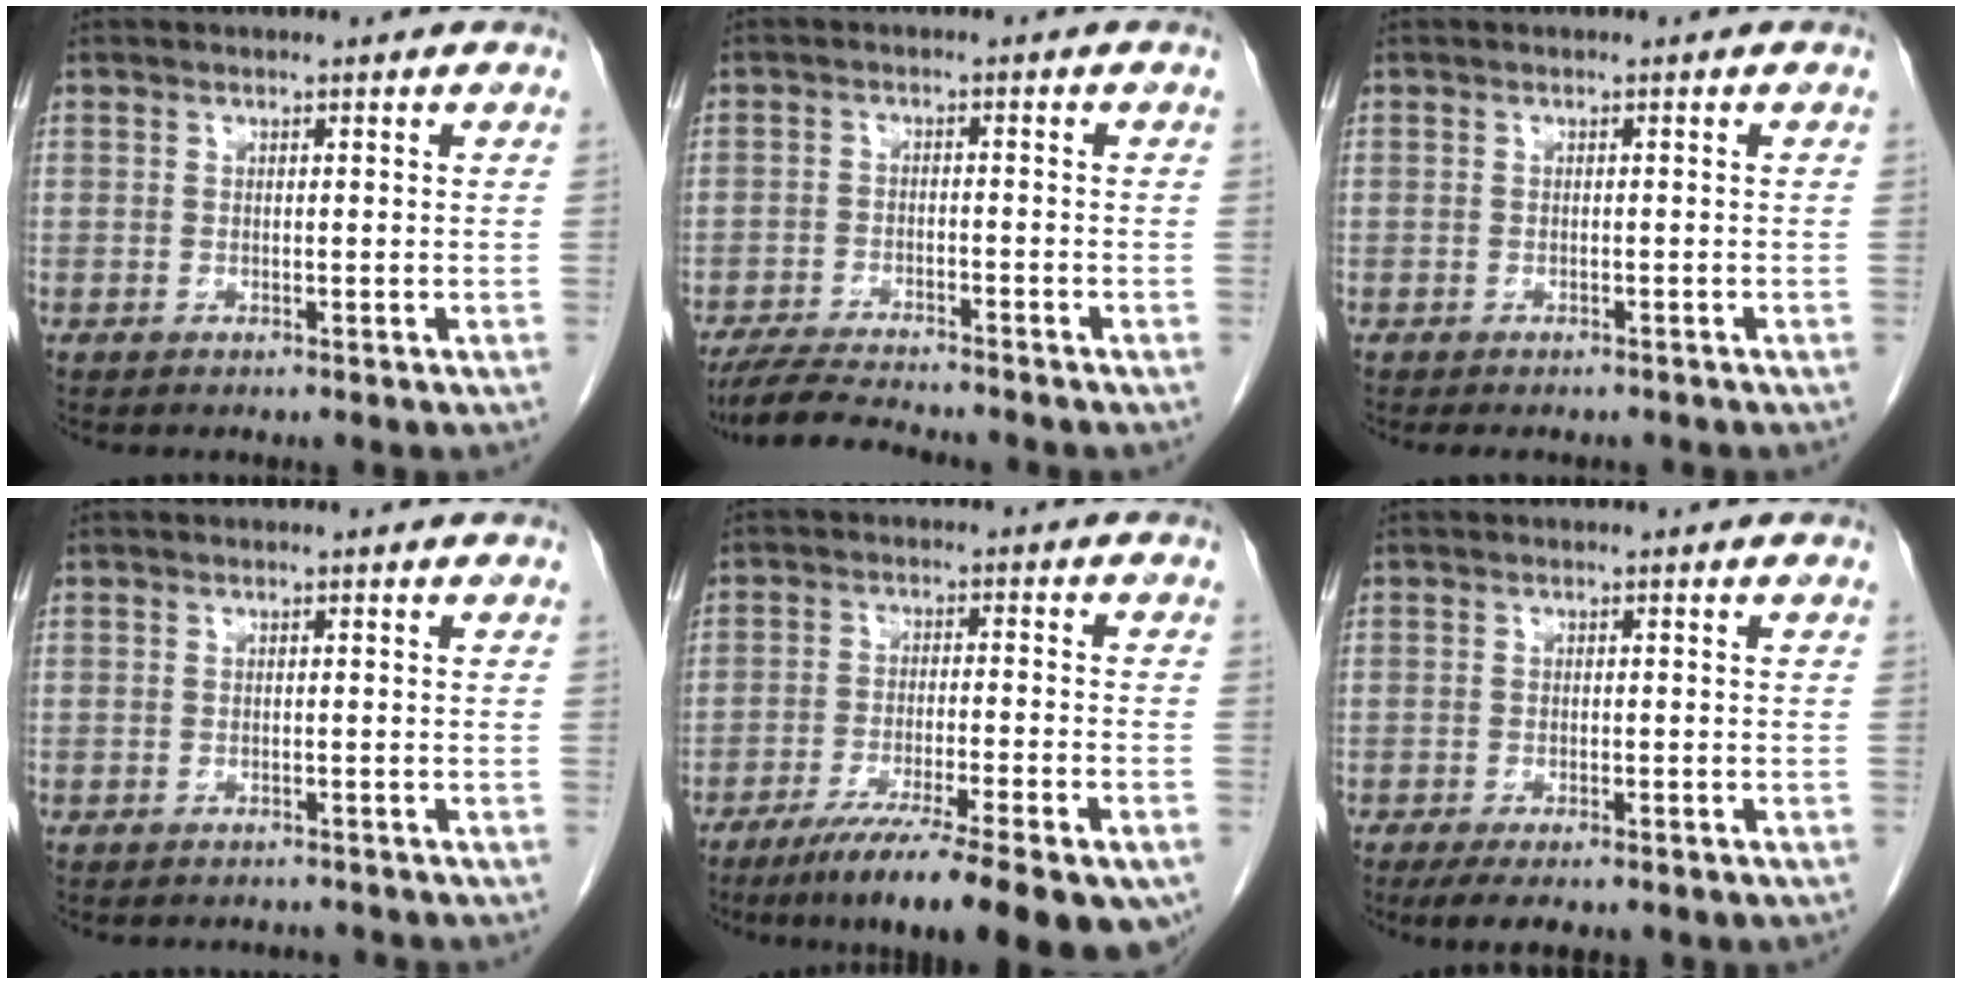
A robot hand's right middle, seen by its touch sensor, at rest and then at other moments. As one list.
[{"total": 7.9, "force": [-7.2, 0.5, 3.2], "torque": [-0.053, -0.021, -0.121]}, {"total": 4.5, "force": [-3.9, 1.7, 1.5], "torque": [-0.013, -0.002, -0.046]}, {"total": 3.0, "force": [-2.9, 1.0, 0.2], "torque": [0.000, -0.001, -0.037]}, {"total": 17.8, "force": [-12.8, 1.6, 12.3], "torque": [-0.133, -0.028, -0.196]}, {"total": 6.5, "force": [-4.8, 1.9, 3.9], "torque": [-0.050, -0.011, -0.065]}]